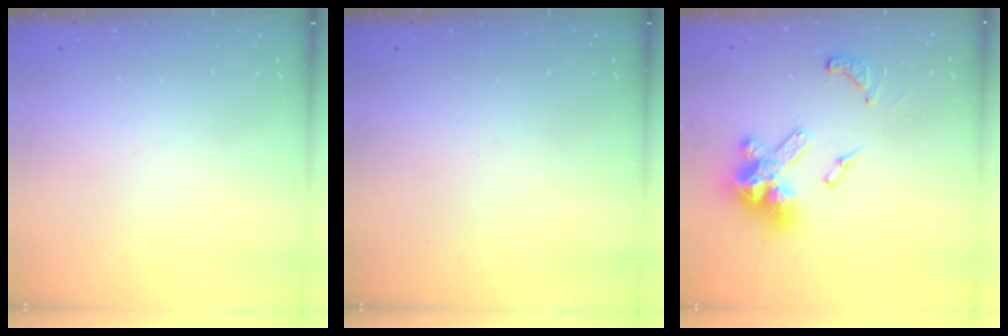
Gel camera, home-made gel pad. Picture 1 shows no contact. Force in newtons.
{"total": 0.0}
{"total": 17.1, "press": 17.0, "slide": 2.0}